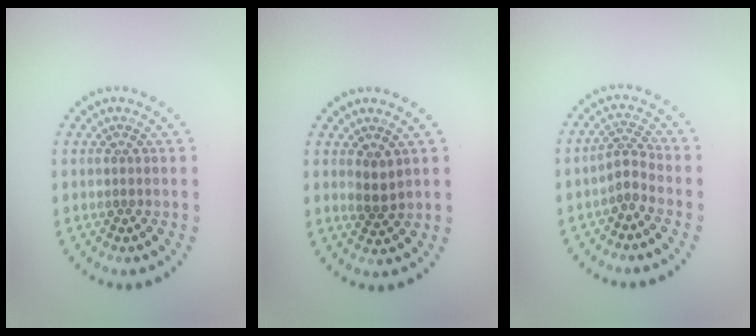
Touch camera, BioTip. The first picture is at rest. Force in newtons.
{"total": 1.5, "press": 1.3, "slide": 0.8}
{"total": 1.8, "press": 1.2, "slide": 1.3}